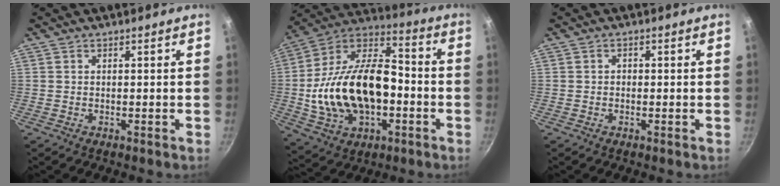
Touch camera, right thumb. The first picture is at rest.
{"total": 24.7, "force": [-3.5, 15.3, 19.2], "torque": [-0.339, 0.051, -0.060]}
{"total": 0.8, "force": [-0.2, 0.7, 0.3], "torque": [-0.004, 0.003, -0.003]}